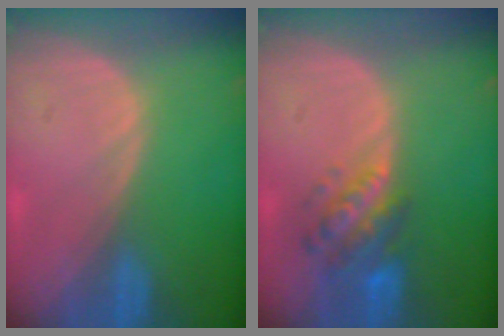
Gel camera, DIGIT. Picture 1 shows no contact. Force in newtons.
{"total": 6.2, "press": 6.0, "slide": 1.5}